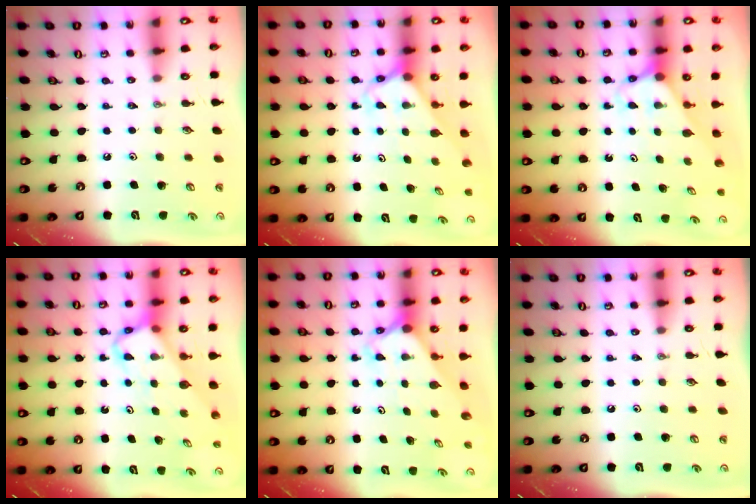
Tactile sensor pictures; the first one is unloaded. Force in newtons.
{"total": 2.7, "press": 2.7, "slide": 0.1}
{"total": 2.7, "press": 2.7, "slide": 0.2}
{"total": 3.9, "press": 3.8, "slide": 0.2}
{"total": 2.3, "press": 2.3, "slide": 0.2}
{"total": 0.0}